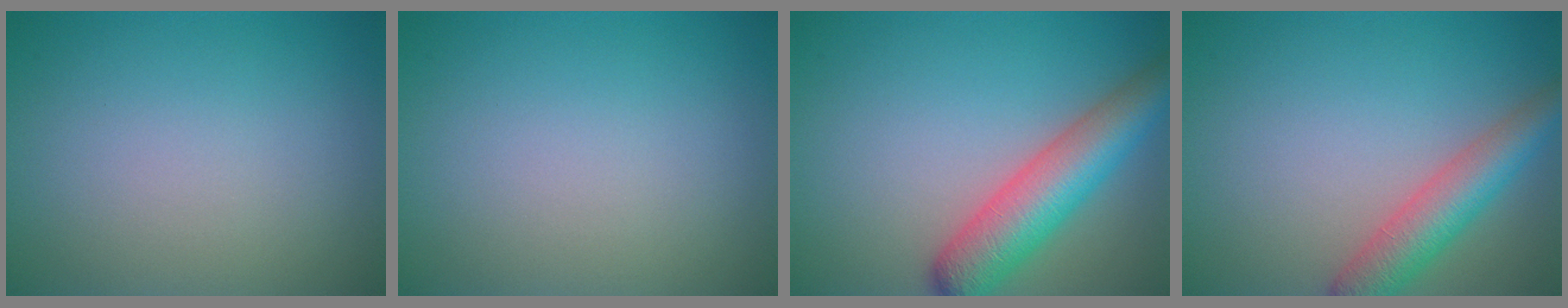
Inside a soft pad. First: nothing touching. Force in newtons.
{"total": 0.0}
{"total": 6.8, "press": 6.8, "slide": 0.3}
{"total": 4.9, "press": 4.9, "slide": 0.2}